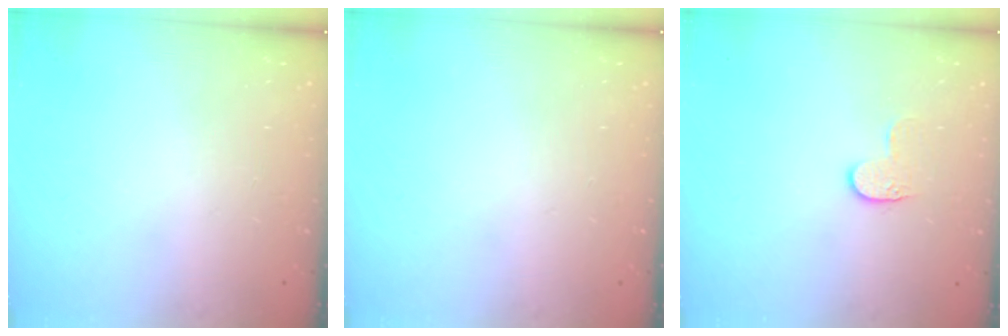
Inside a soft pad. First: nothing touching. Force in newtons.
{"total": 0.0}
{"total": 4.6, "press": 4.6, "slide": 0.3}